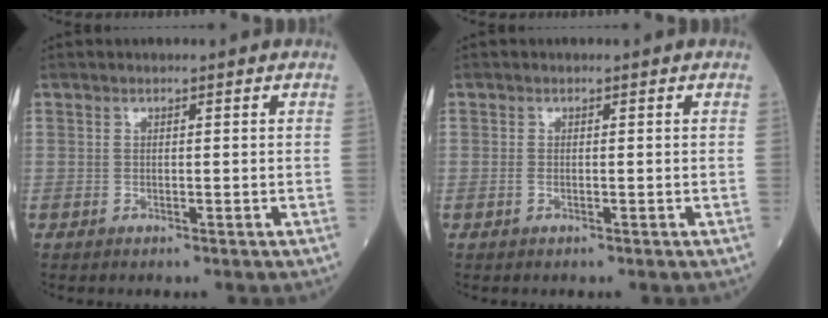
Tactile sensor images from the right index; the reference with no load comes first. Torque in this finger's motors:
{"motor_torque": [0.03, 0.00, 0.00, 0.00]}